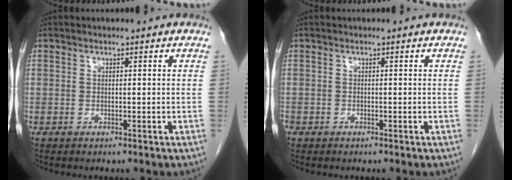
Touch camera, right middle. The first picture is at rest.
{"total": 1.0, "force": [-0.6, 0.7, 0.2], "torque": [-0.013, 0.001, -0.010]}